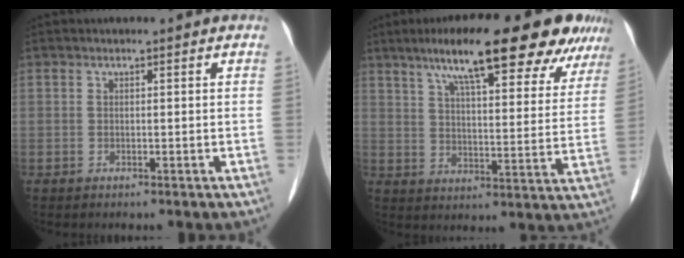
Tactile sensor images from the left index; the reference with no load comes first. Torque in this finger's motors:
{"motor_torque": [1.07, -1.07, 0.44, 0.11]}